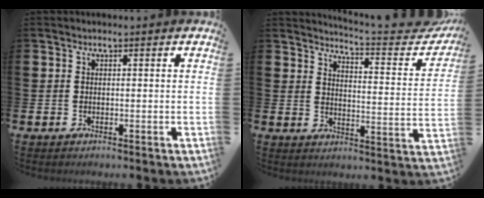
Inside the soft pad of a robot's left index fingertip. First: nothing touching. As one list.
[{"total": 4.8, "force": [4.6, -0.2, 1.4], "torque": [-0.030, -0.048, 0.068]}]